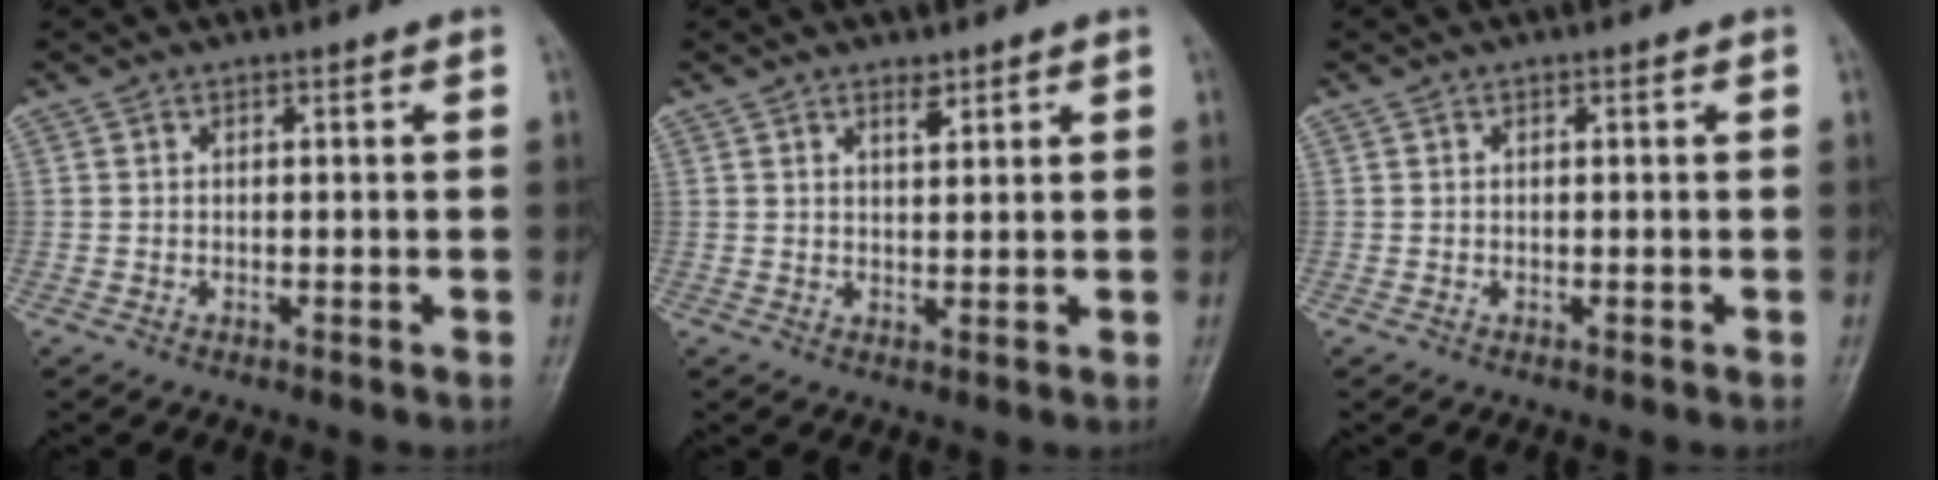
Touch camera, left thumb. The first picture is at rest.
{"total": 2.2, "force": [1.6, 0.9, 1.2], "torque": [-0.012, -0.011, 0.027]}
{"total": 0.0}